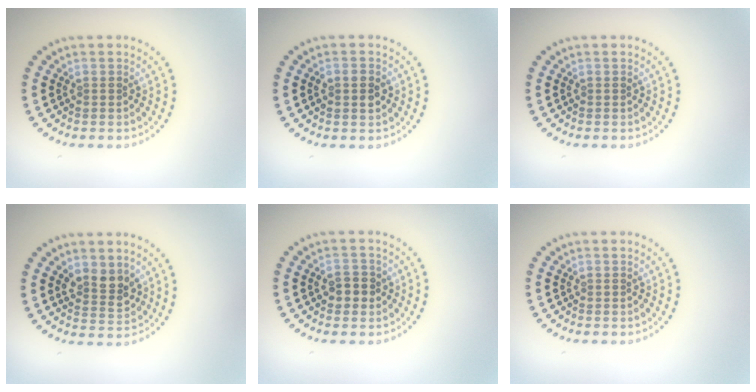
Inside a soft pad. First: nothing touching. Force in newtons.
{"total": 1.4, "press": 1.4, "slide": 0.2}
{"total": 0.0}
{"total": 2.6, "press": 2.4, "slide": 1.0}
{"total": 2.0, "press": 2.0, "slide": 0.4}
{"total": 0.0}